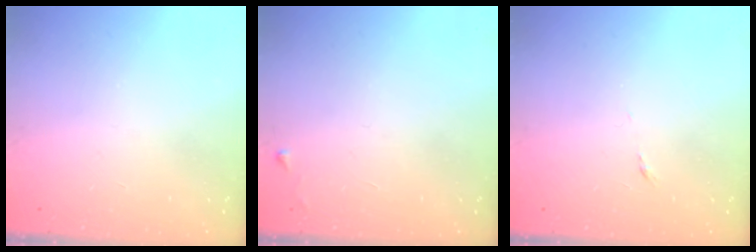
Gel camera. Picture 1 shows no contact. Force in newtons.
{"total": 3.5, "press": 3.4, "slide": 0.5}
{"total": 3.8, "press": 3.7, "slide": 0.9}